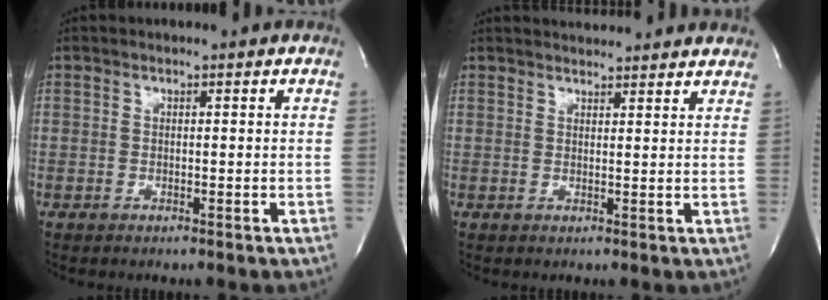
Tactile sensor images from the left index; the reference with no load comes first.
{"total": 10.1, "force": [9.7, 1.3, 2.5], "torque": [-0.026, 0.021, 0.106]}